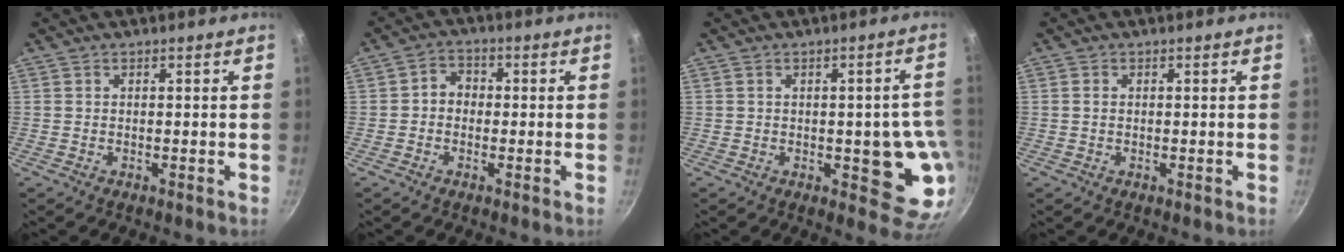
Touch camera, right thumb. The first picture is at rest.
{"total": 3.7, "force": [-0.4, 3.1, 1.9], "torque": [-0.010, 0.011, -0.015]}
{"total": 11.0, "force": [-1.8, 4.7, 9.8], "torque": [-0.066, 0.003, -0.018]}
{"total": 0.9, "force": [0.1, 0.7, 0.6], "torque": [-0.011, 0.003, 0.001]}